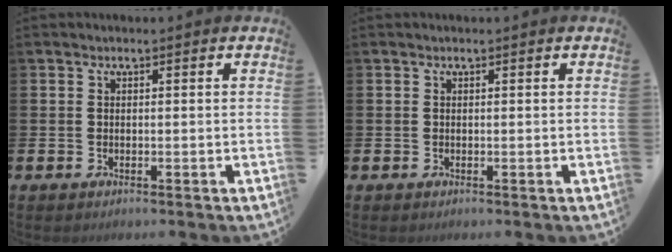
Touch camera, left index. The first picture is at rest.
{"total": 0.0}